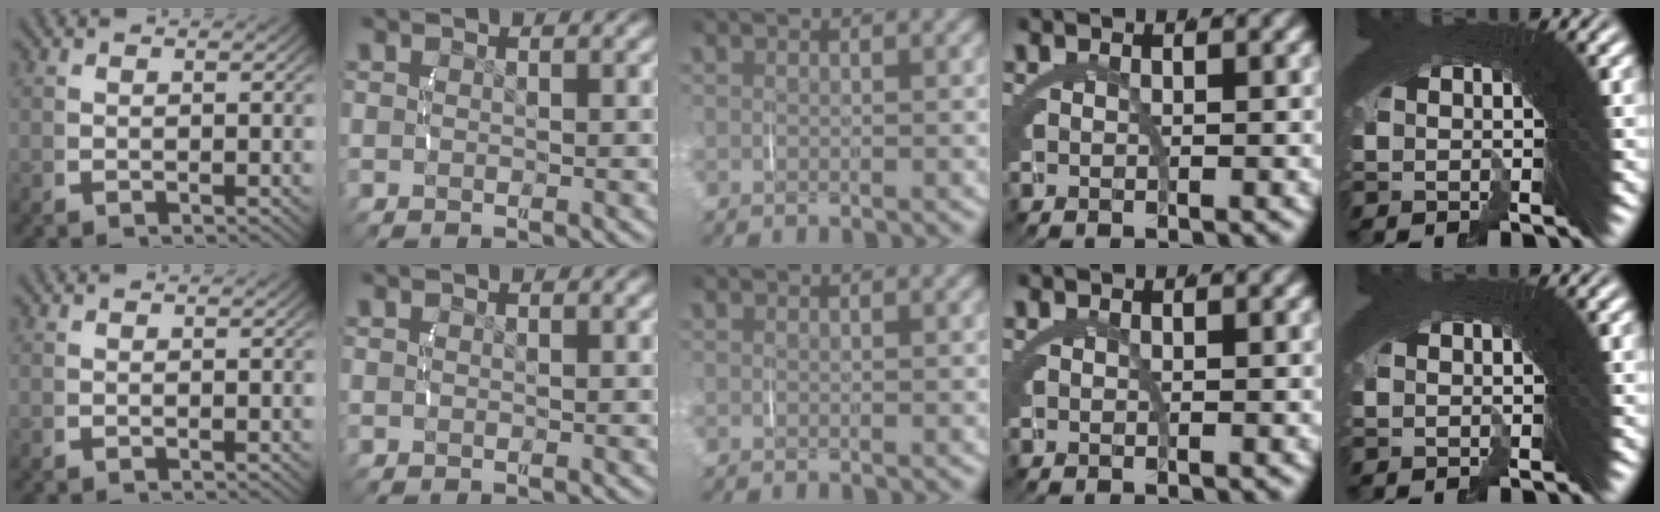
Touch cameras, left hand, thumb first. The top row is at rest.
{}